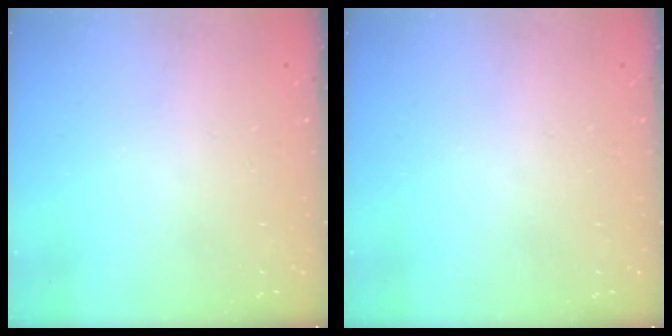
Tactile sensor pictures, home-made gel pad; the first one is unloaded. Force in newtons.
{"total": 0.0}